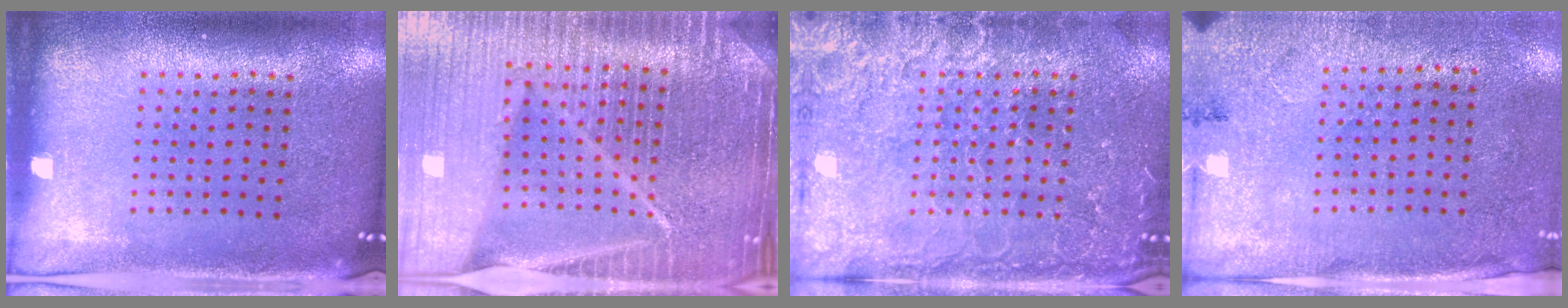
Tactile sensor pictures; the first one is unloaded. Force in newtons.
{"total": 7.0, "press": 6.0, "slide": 3.7}
{"total": 3.7, "press": 3.6, "slide": 0.5}
{"total": 2.7, "press": 2.2, "slide": 1.5}